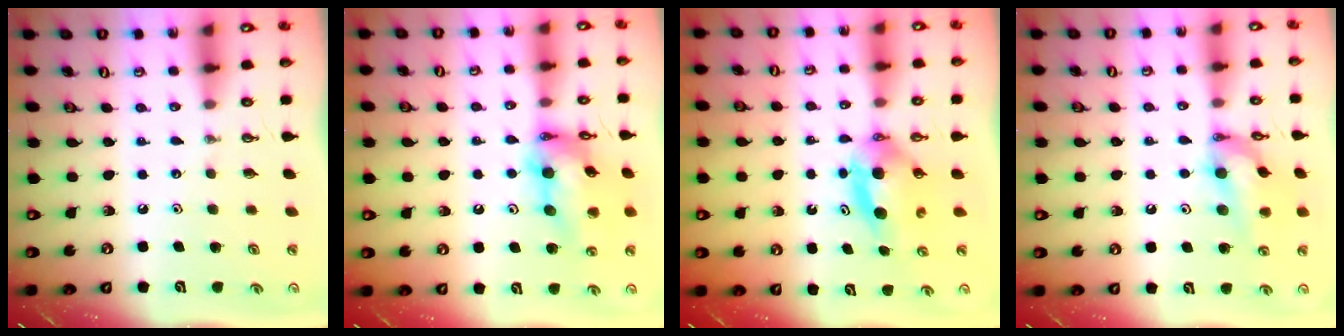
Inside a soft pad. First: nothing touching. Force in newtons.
{"total": 17.1, "press": 17.0, "slide": 1.9}
{"total": 6.5, "press": 6.0, "slide": 2.5}
{"total": 14.7, "press": 13.7, "slide": 5.1}